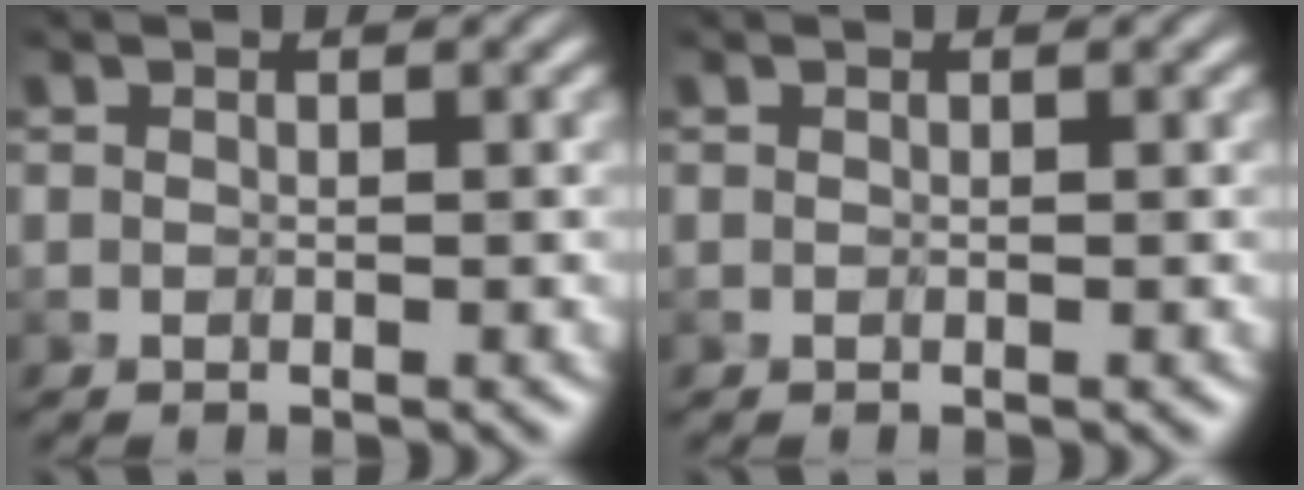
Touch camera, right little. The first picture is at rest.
{"total": 0.0}